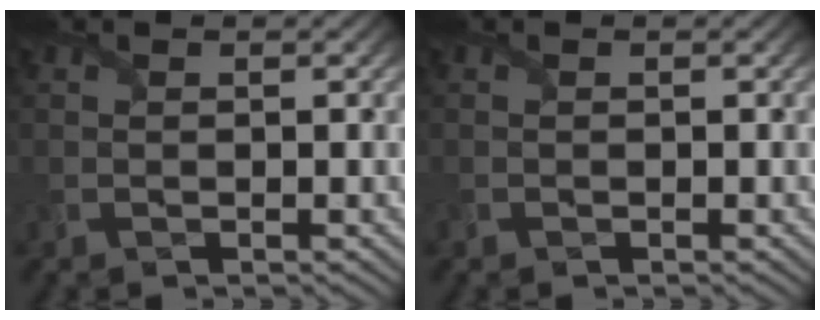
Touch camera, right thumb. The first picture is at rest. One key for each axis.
{"total": 0.0}